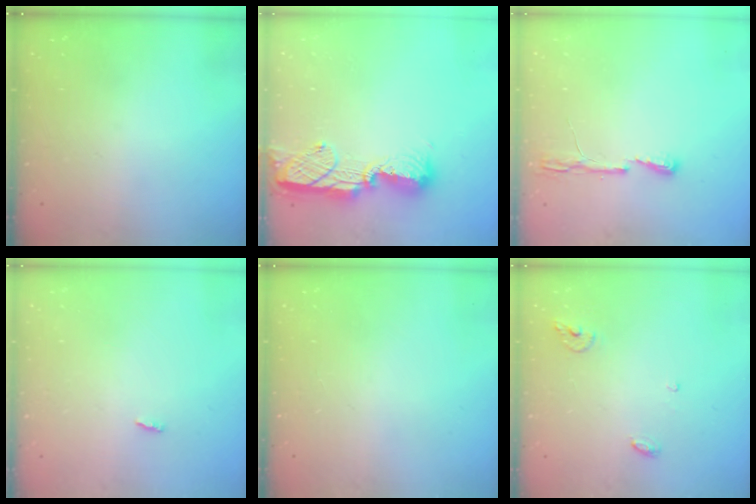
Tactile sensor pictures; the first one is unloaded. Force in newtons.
{"total": 11.5, "press": 11.5, "slide": 0.7}
{"total": 4.3, "press": 4.2, "slide": 0.6}
{"total": 1.9, "press": 1.9, "slide": 0.2}
{"total": 0.0}
{"total": 5.0, "press": 5.0, "slide": 0.4}